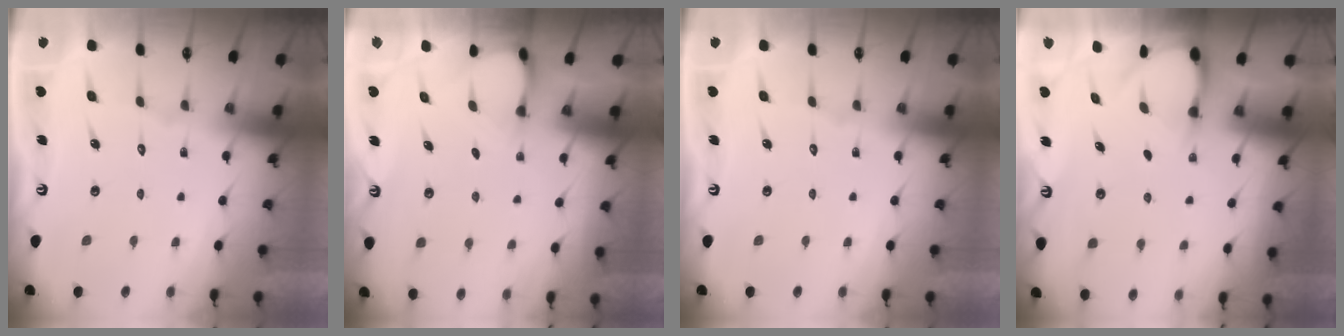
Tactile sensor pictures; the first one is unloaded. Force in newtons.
{"total": 3.5, "press": 3.5, "slide": 0.2}
{"total": 0.0}
{"total": 3.0, "press": 3.0, "slide": 0.3}